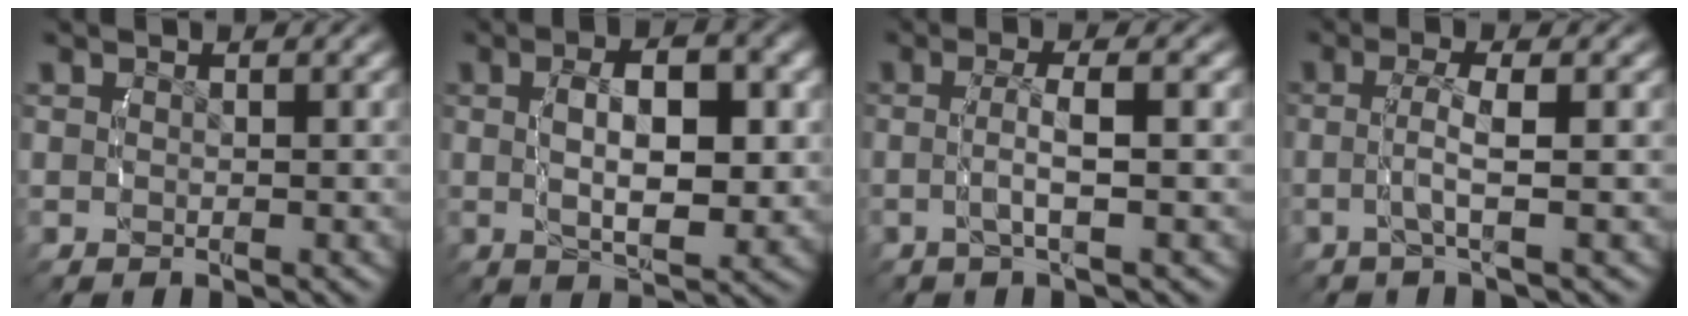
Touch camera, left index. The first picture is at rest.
{"total": 6.6, "force": [0.1, 3.0, 5.9], "torque": [-0.087, 0.004, -0.002]}
{"total": 2.6, "force": [-0.3, 0.2, 2.6], "torque": [-0.050, 0.009, -0.014]}
{"total": 2.7, "force": [-0.2, 0.2, 2.6], "torque": [-0.057, 0.007, -0.013]}